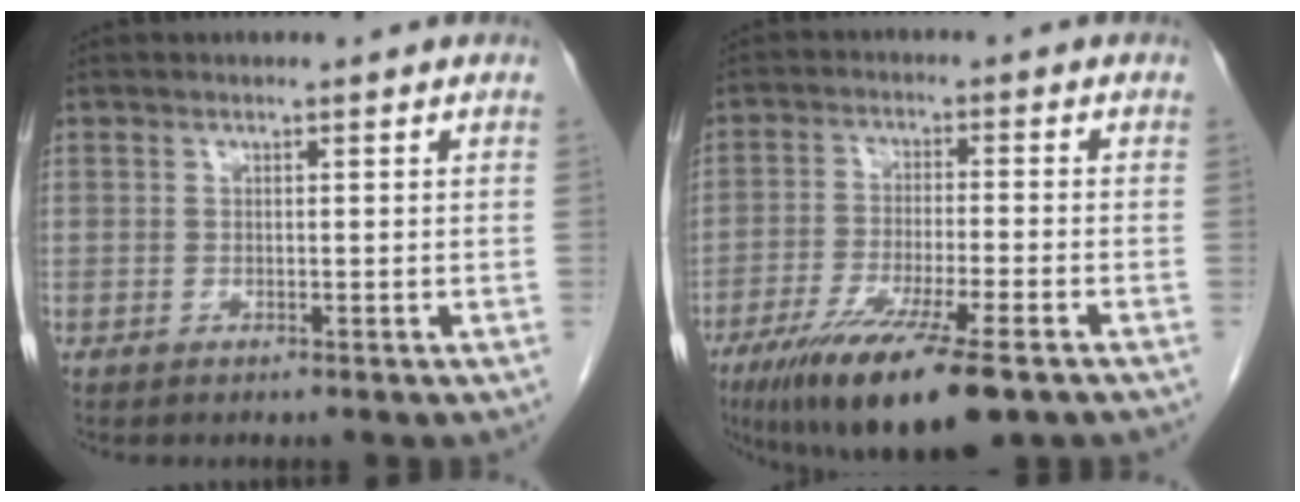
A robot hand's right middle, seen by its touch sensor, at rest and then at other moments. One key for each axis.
{"total": 14.8, "fx": -9.7, "fy": 1.7, "fz": 11.0, "tx": -0.185, "ty": -0.042, "tz": -0.161}